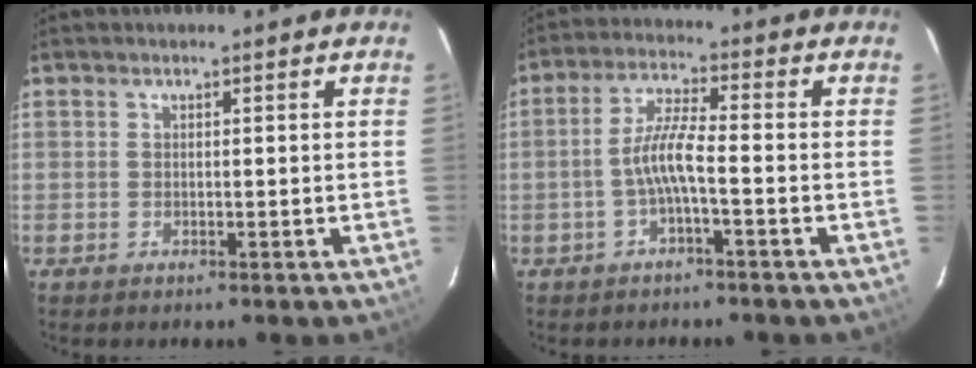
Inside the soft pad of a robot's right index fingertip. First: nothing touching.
{"total": 5.4, "force": [-2.0, 0.4, 5.0], "torque": [-0.110, 0.011, -0.036]}